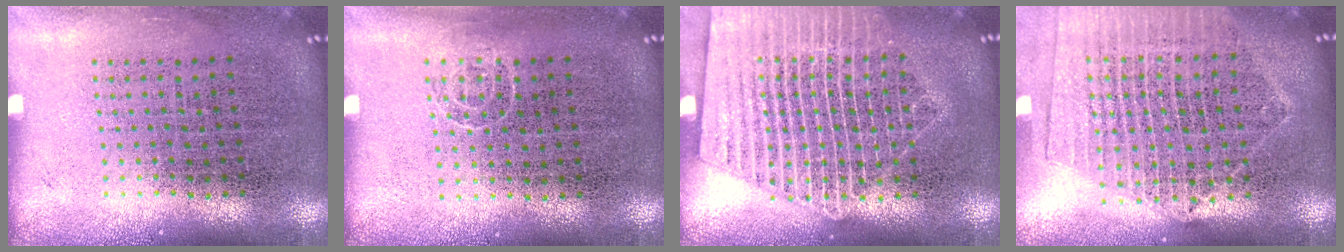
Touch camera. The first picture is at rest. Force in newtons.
{"total": 0.6, "press": 0.4, "slide": 0.4}
{"total": 2.7, "press": 2.7, "slide": 0.4}
{"total": 1.9, "press": 1.8, "slide": 0.7}